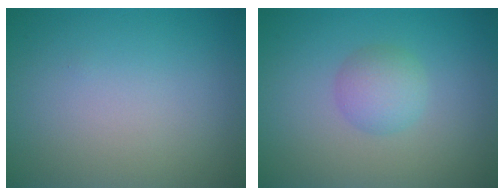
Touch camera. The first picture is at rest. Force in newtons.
{"total": 2.4, "press": 2.4, "slide": 0.1}